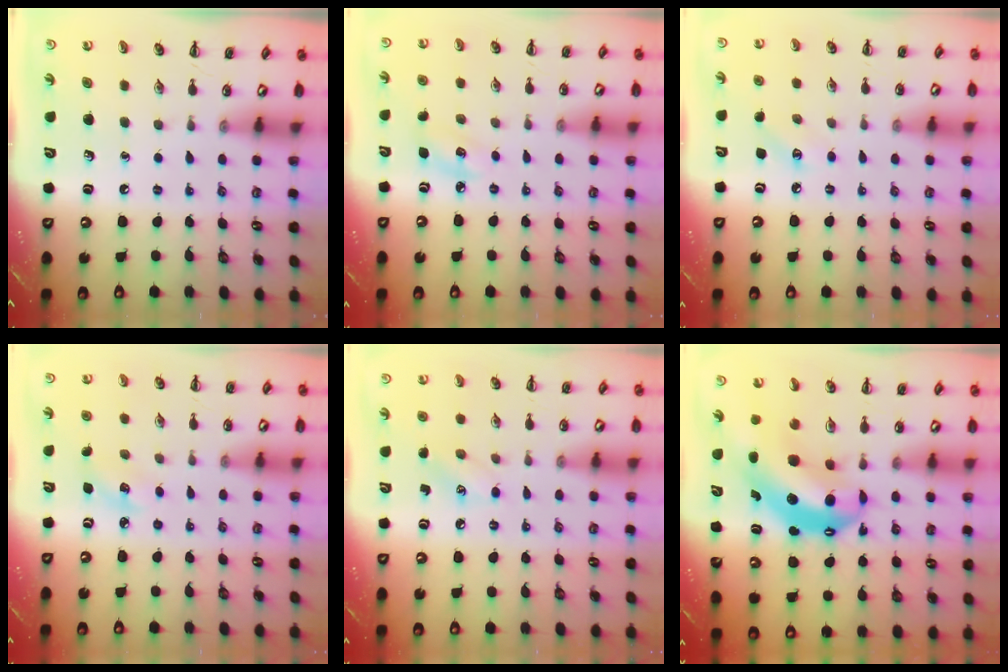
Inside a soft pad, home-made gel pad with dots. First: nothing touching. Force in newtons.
{"total": 5.2, "press": 5.1, "slide": 1.2}
{"total": 3.8, "press": 3.7, "slide": 1.1}
{"total": 3.7, "press": 3.6, "slide": 1.0}
{"total": 5.5, "press": 5.3, "slide": 1.4}
{"total": 8.9, "press": 8.6, "slide": 2.4}